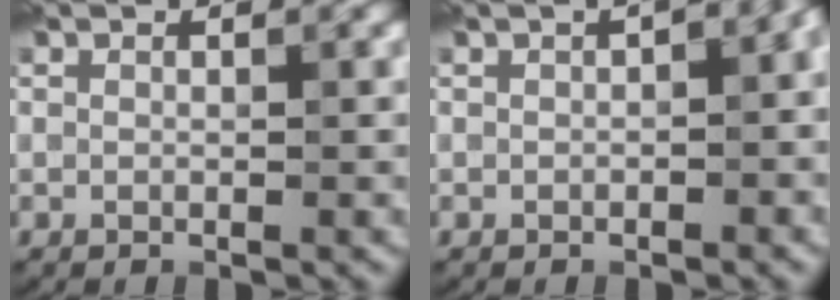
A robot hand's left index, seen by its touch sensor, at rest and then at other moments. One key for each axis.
{"total": 4.2, "fx": 0.2, "fy": 2.2, "fz": 3.6, "tx": -0.017, "ty": 0.012, "tz": 0.002}